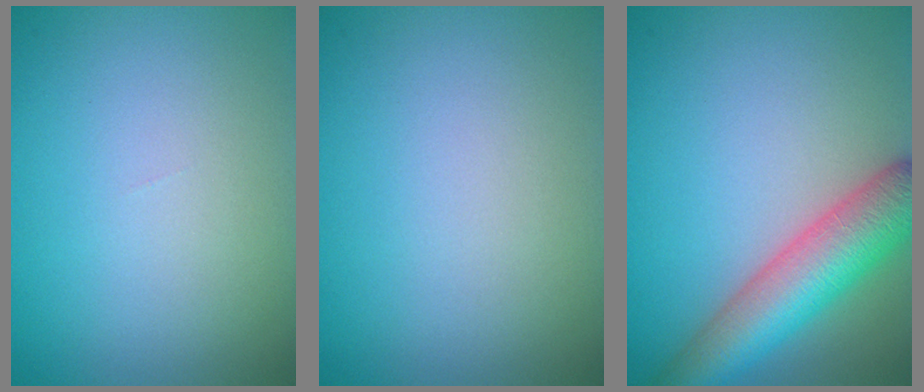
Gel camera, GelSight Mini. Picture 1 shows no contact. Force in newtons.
{"total": 0.0}
{"total": 7.4, "press": 7.4, "slide": 0.4}